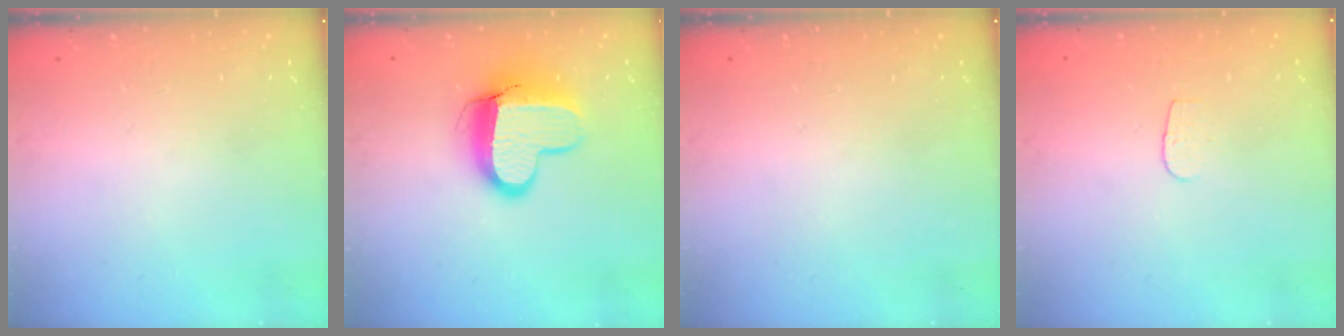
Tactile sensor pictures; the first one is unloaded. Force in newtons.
{"total": 12.7, "press": 12.6, "slide": 1.1}
{"total": 0.0}
{"total": 3.7, "press": 3.6, "slide": 0.4}